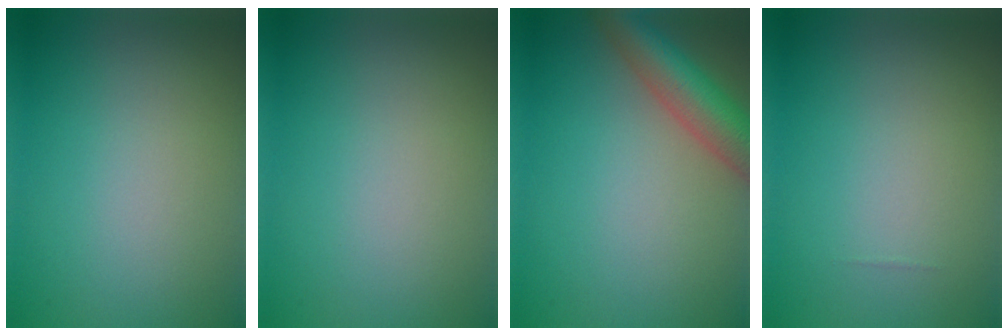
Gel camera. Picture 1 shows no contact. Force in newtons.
{"total": 0.0}
{"total": 6.0, "press": 6.0, "slide": 0.4}
{"total": 0.0}